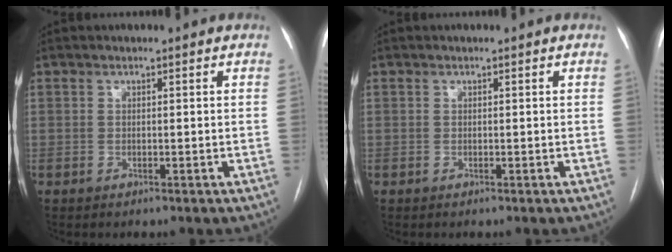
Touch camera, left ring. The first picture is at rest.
{"total": 0.0}